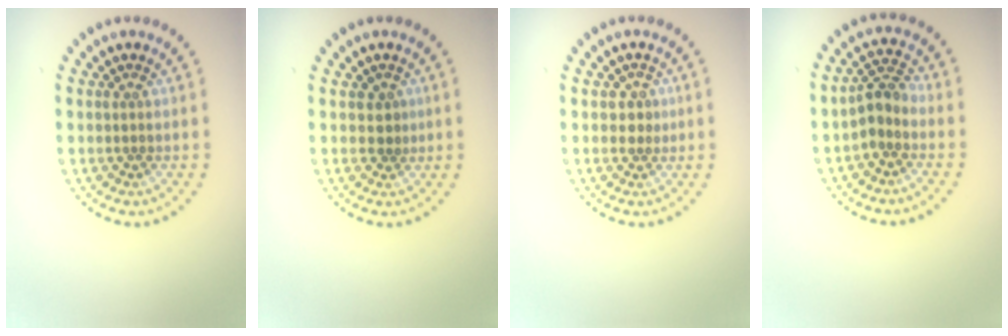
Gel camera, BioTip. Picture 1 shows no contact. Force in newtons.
{"total": 1.2, "press": 1.0, "slide": 0.7}
{"total": 1.2, "press": 1.1, "slide": 0.5}
{"total": 2.4, "press": 2.0, "slide": 1.3}